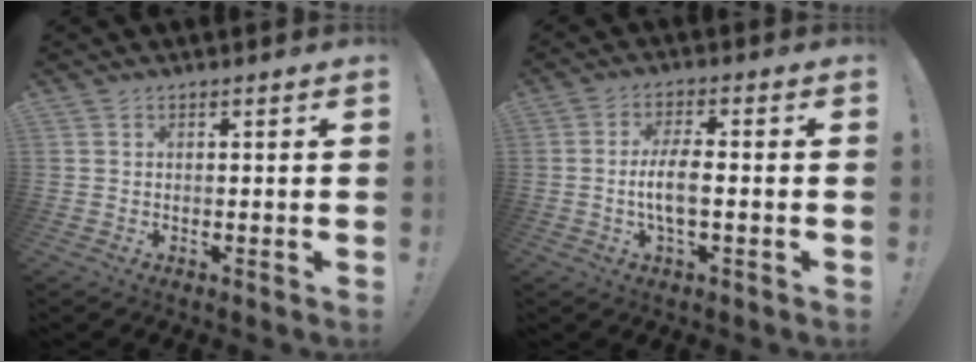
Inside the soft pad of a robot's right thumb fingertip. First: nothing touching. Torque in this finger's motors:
{"motor_torque": [-0.17, 0.11, 0.25, -0.19, 0.01]}